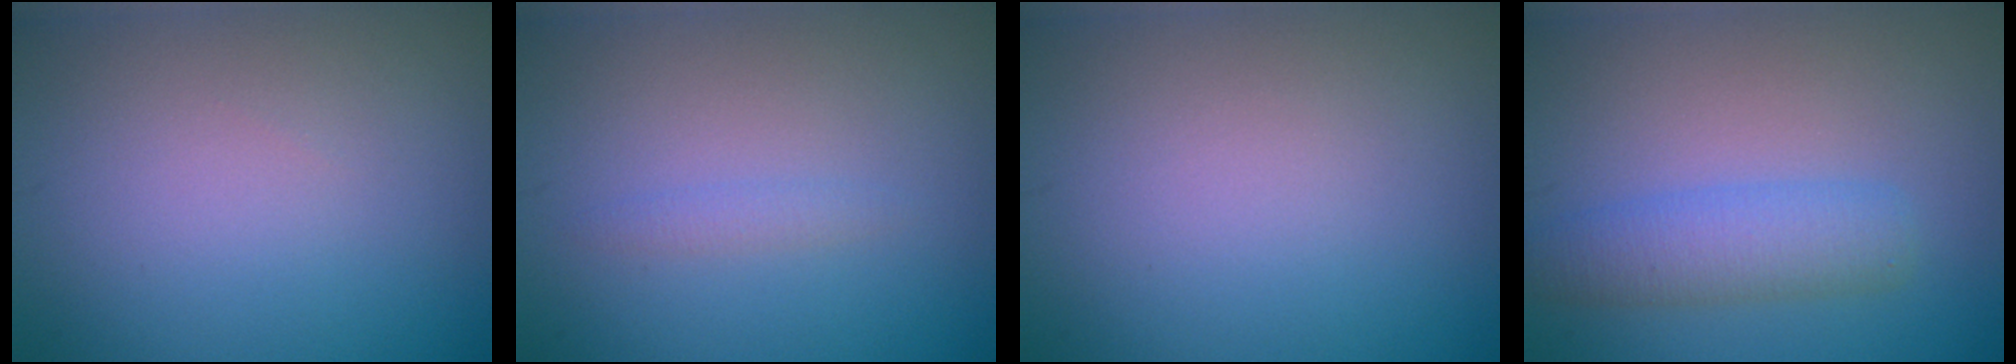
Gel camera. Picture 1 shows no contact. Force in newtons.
{"total": 0.8, "press": 0.8, "slide": 0.1}
{"total": 0.0}
{"total": 3.5, "press": 3.5, "slide": 0.2}